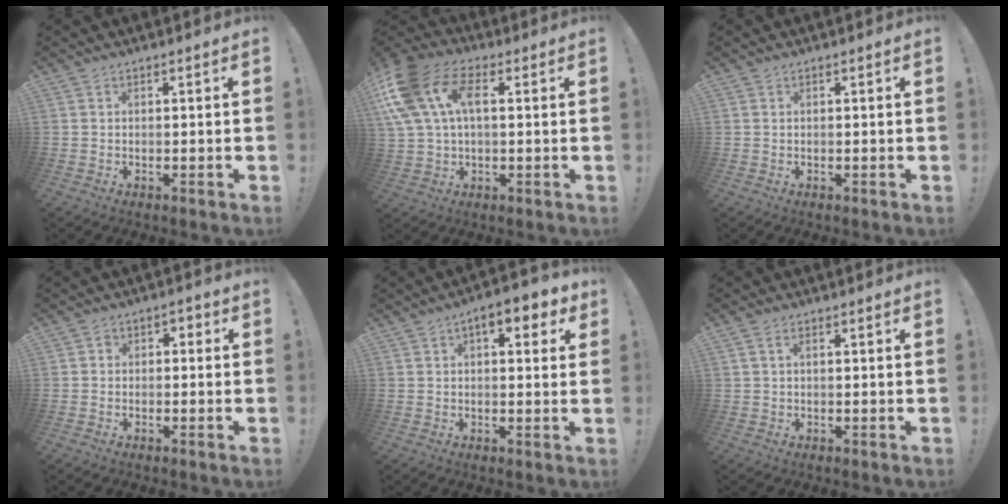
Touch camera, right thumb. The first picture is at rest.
{"total": 17.7, "force": [4.9, 10.9, 13.0], "torque": [-0.266, 0.007, 0.089]}
{"total": 0.0}
{"total": 2.8, "force": [-1.7, 1.9, 1.2], "torque": [-0.014, 0.012, -0.033]}
{"total": 7.1, "force": [3.2, 3.0, 5.6], "torque": [-0.061, -0.013, 0.048]}
{"total": 2.0, "force": [0.6, 1.1, 1.6], "torque": [-0.039, 0.008, 0.013]}